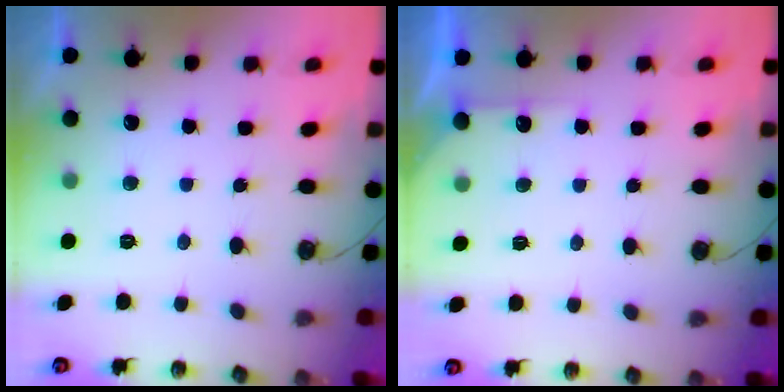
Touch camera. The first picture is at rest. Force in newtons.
{"total": 4.1, "press": 4.1, "slide": 0.6}